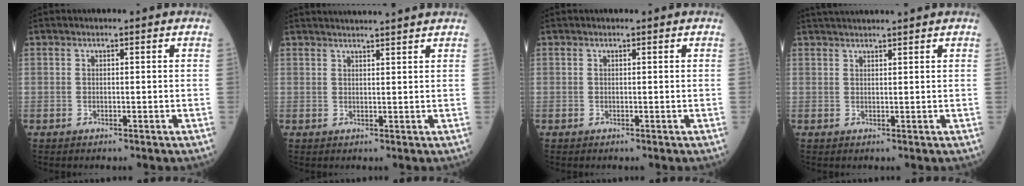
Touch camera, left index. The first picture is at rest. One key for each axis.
{"total": 8.1, "fx": 7.6, "fy": -0.6, "fz": 2.6, "tx": -0.034, "ty": 0.022, "tz": 0.091}
{"total": 0.0}
{"total": 6.3, "fx": 5.8, "fy": -0.2, "fz": 2.4, "tx": -0.033, "ty": 0.033, "tz": 0.085}